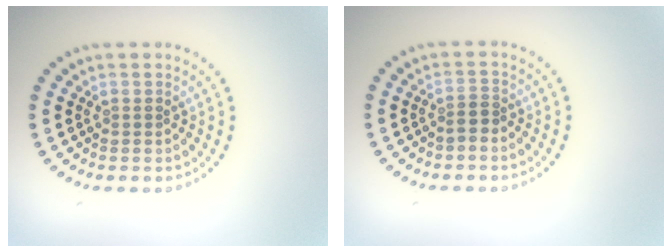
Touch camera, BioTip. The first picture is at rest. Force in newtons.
{"total": 1.0, "press": 0.7, "slide": 0.7}